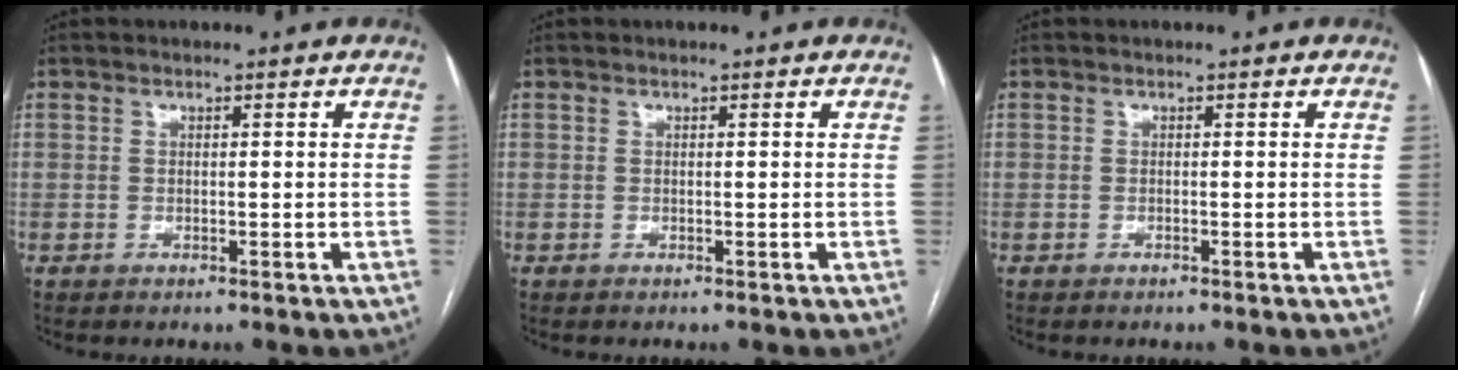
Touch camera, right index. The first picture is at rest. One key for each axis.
{"total": 0.0}
{"total": 0.0}